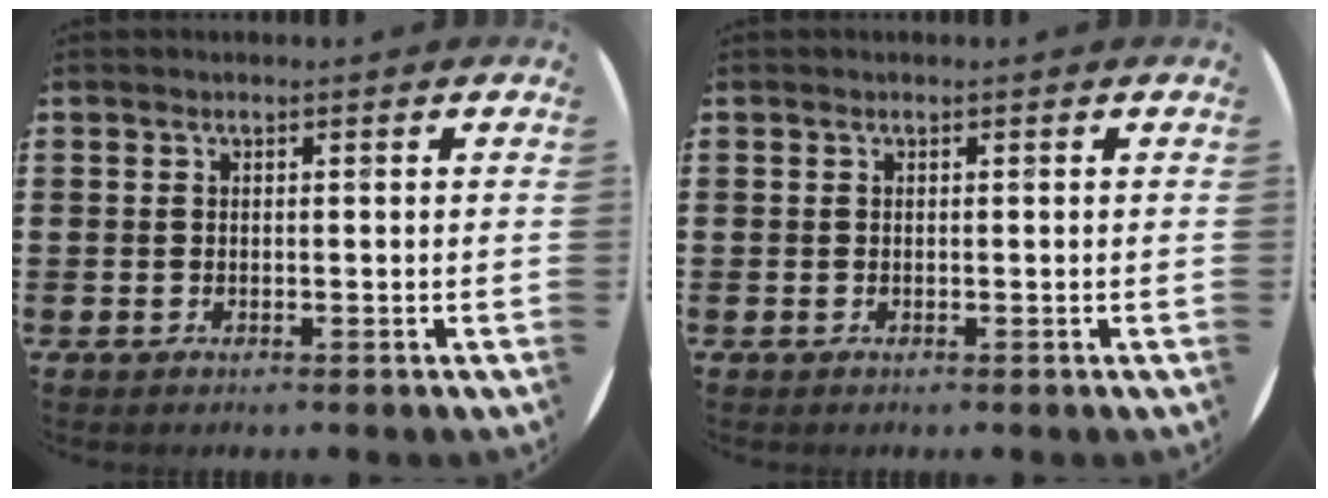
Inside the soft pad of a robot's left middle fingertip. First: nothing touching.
{"total": 0.0}